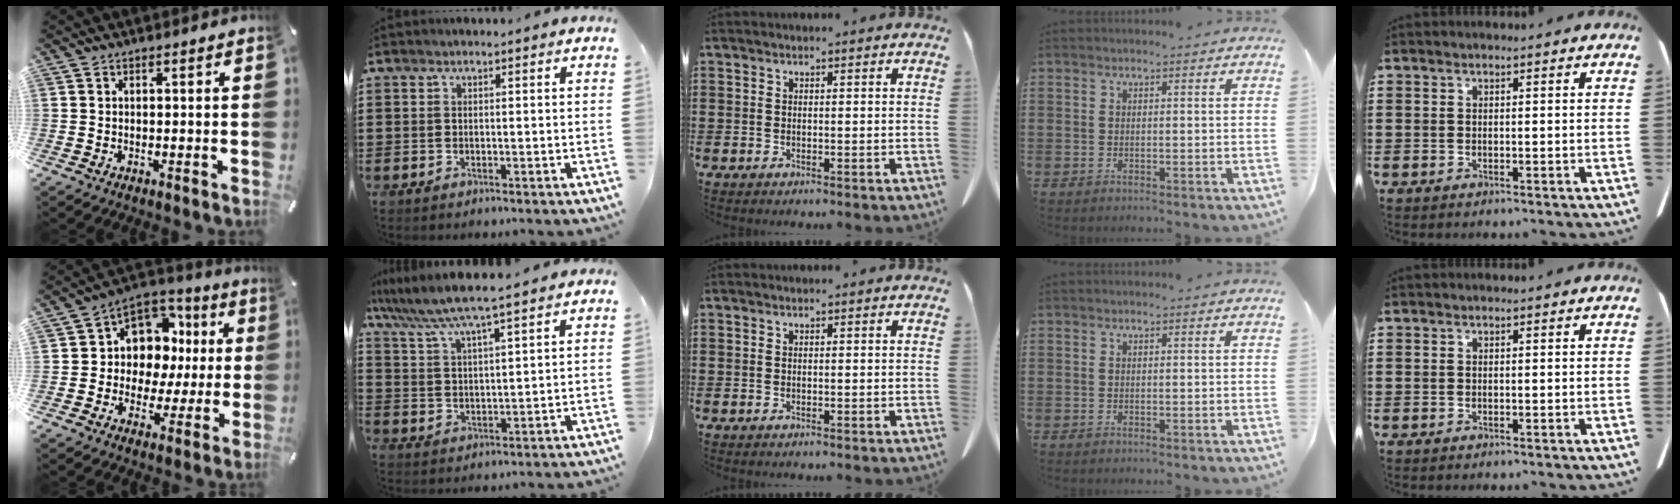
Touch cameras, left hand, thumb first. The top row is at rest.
{"thumb": {"total": 10.2, "force": [2.4, 9.6, 2.5], "torque": [-0.050, -0.024, 0.055]}, "index": {"total": 5.9, "force": [5.2, -0.3, 2.8], "torque": [-0.074, -0.027, 0.088]}}